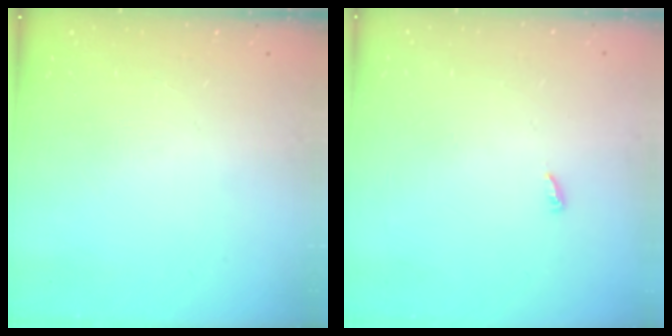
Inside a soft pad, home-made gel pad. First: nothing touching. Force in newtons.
{"total": 2.5, "press": 2.5, "slide": 0.2}